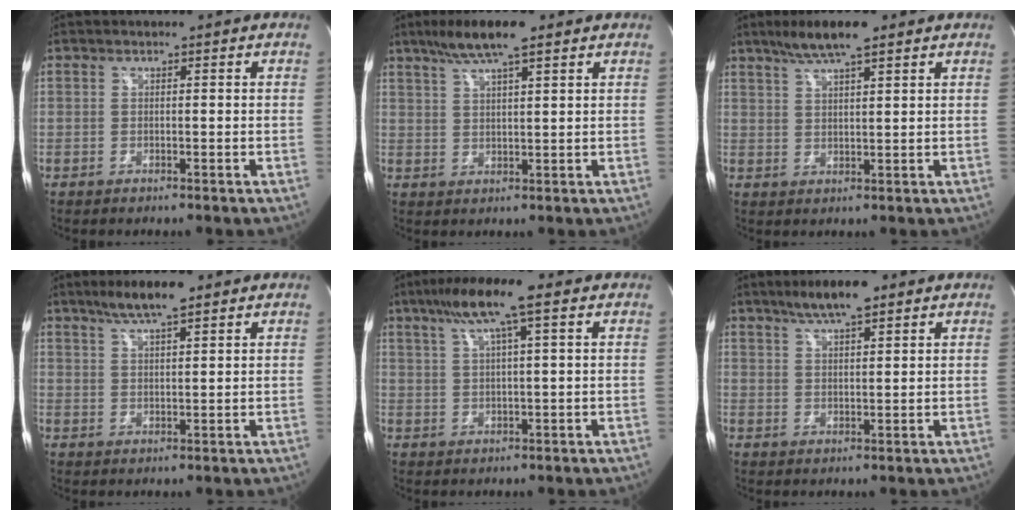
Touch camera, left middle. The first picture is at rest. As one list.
[{"total": 8.2, "force": [5.6, 1.0, 5.9], "torque": [-0.110, 0.016, 0.096]}, {"total": 7.4, "force": [5.3, 0.9, 5.1], "torque": [-0.096, 0.013, 0.091]}, {"total": 6.7, "force": [4.8, 0.8, 4.6], "torque": [-0.086, 0.009, 0.084]}, {"total": 8.9, "force": [5.0, 0.2, 7.3], "torque": [-0.136, 0.024, 0.087]}, {"total": 7.1, "force": [5.0, 1.2, 4.8], "torque": [-0.090, 0.008, 0.086]}]